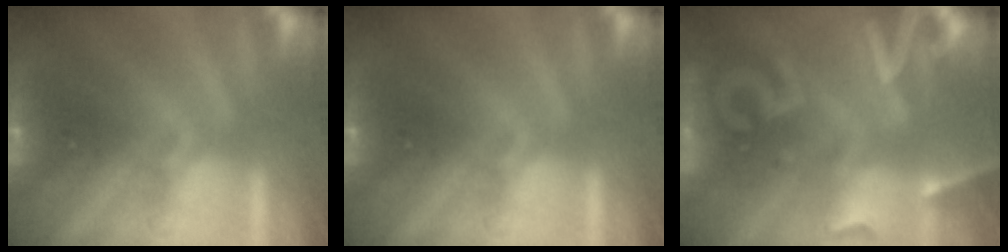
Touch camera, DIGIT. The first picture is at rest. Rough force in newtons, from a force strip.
{"total": 0.0}
{"total": 7.5}